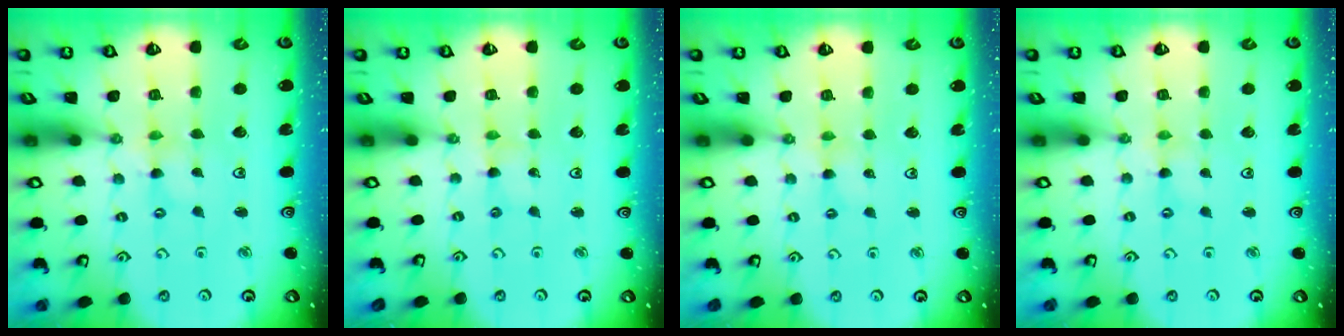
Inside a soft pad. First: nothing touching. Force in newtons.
{"total": 1.1, "press": 1.1, "slide": 0.1}
{"total": 2.0, "press": 1.9, "slide": 0.3}
{"total": 0.5, "press": 0.5, "slide": 0.1}